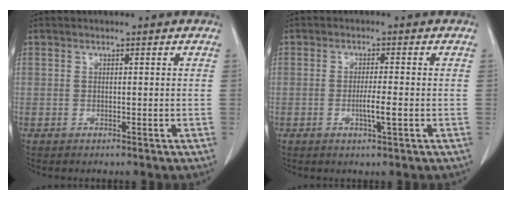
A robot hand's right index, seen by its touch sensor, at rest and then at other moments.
{"total": 3.2, "force": [-0.9, 0.0, 3.1], "torque": [-0.057, -0.004, -0.014]}